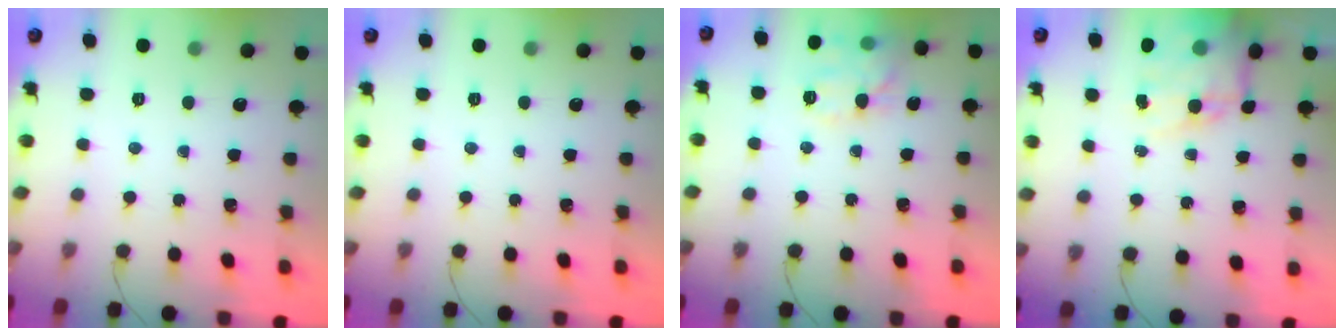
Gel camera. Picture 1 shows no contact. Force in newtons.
{"total": 0.0}
{"total": 12.1, "press": 12.0, "slide": 0.8}
{"total": 14.3, "press": 13.9, "slide": 3.3}